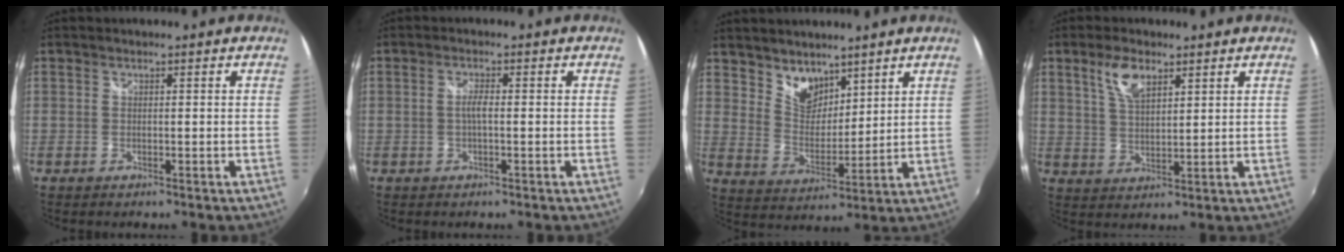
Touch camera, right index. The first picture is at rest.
{"total": 2.0, "force": [-0.3, 0.4, 2.0], "torque": [-0.038, 0.002, -0.007]}
{"total": 7.7, "force": [5.8, 4.3, 2.7], "torque": [-0.034, 0.001, 0.111]}
{"total": 6.3, "force": [3.6, 2.8, 4.4], "torque": [-0.083, 0.008, 0.070]}